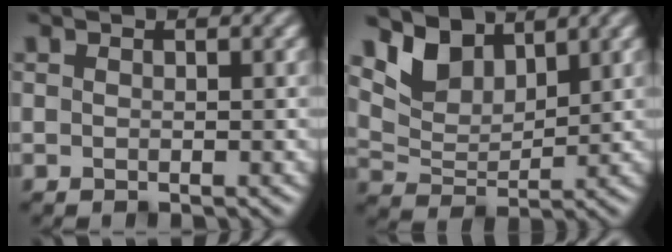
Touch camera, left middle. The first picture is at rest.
{"total": 5.1, "force": [3.6, 2.6, 2.5], "torque": [-0.056, 0.002, 0.063]}